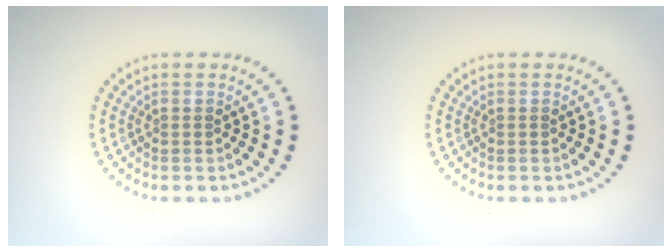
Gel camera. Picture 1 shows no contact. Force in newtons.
{"total": 0.0}